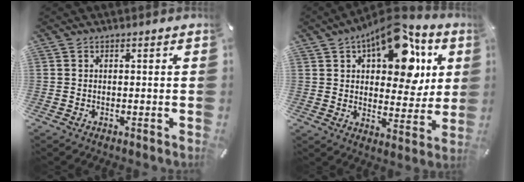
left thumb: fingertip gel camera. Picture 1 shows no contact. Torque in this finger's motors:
{"motor_torque": [0.91, 1.43, 2.12, -0.65, 0.21]}